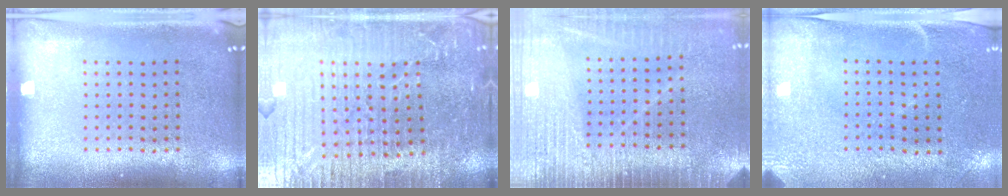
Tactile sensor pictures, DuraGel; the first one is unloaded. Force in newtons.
{"total": 5.4, "press": 5.0, "slide": 2.1}
{"total": 3.7, "press": 3.3, "slide": 1.7}
{"total": 2.9, "press": 2.4, "slide": 1.6}